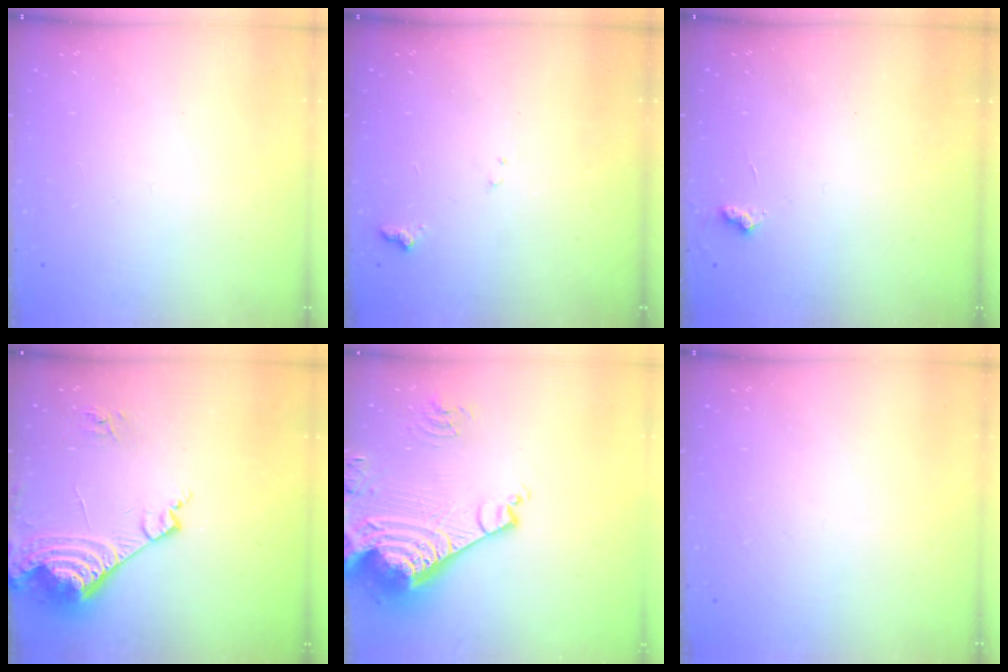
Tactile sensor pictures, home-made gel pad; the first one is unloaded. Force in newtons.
{"total": 6.1, "press": 6.0, "slide": 1.0}
{"total": 3.2, "press": 3.2, "slide": 0.6}
{"total": 14.7, "press": 14.7, "slide": 1.4}
{"total": 18.4, "press": 18.3, "slide": 2.3}
{"total": 0.0}